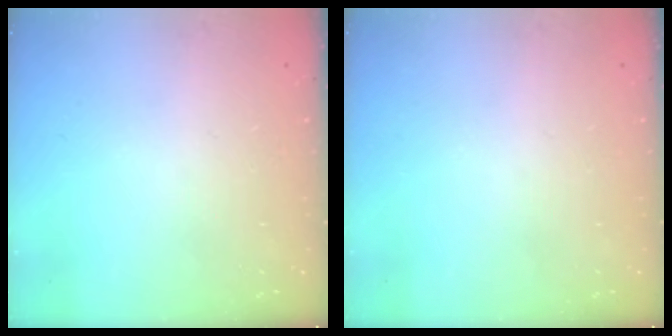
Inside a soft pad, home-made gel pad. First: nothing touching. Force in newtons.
{"total": 0.0}